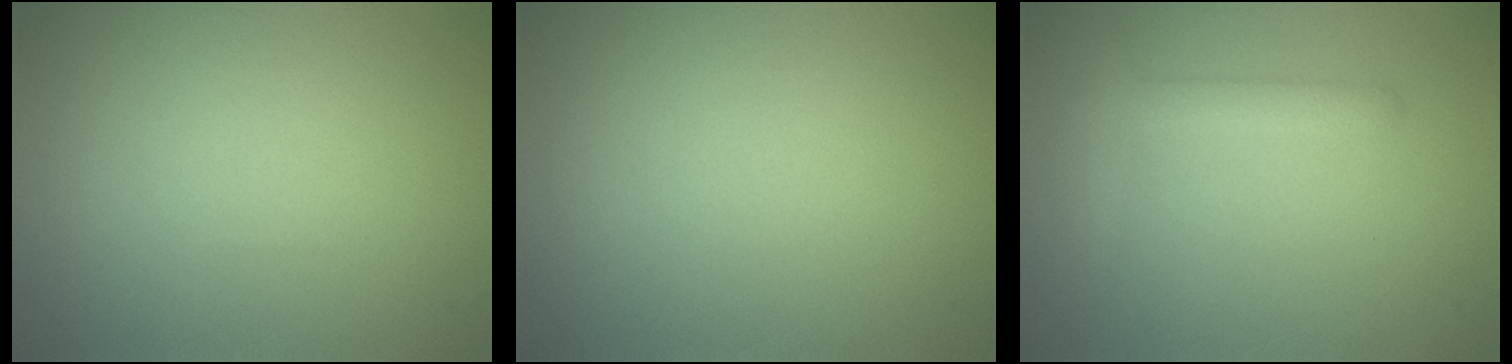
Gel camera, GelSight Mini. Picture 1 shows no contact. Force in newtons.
{"total": 0.0}
{"total": 1.8, "press": 1.8, "slide": 0.1}